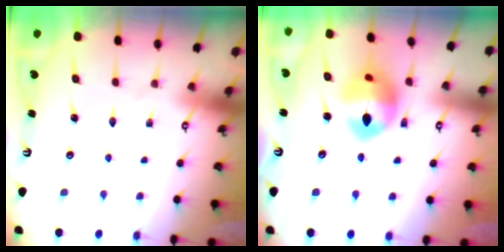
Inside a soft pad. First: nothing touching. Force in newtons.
{"total": 13.4, "press": 13.3, "slide": 1.9}